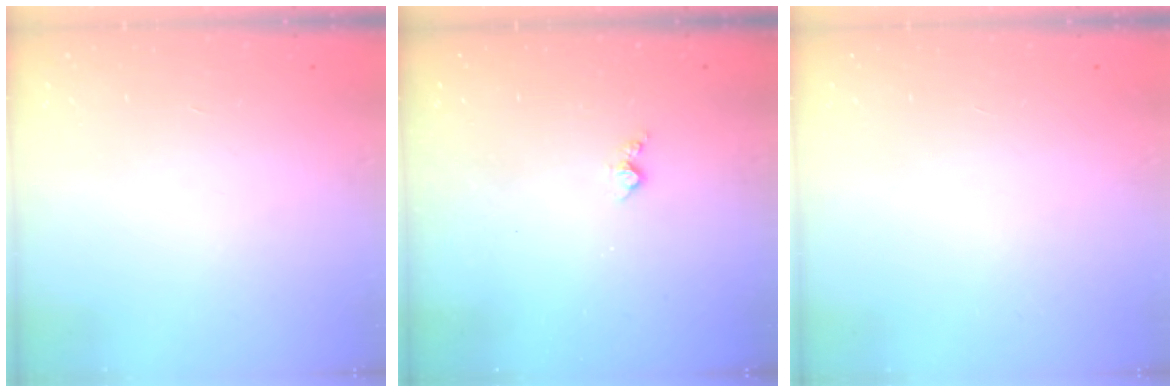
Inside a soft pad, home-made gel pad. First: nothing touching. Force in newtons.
{"total": 3.7, "press": 3.7, "slide": 0.4}
{"total": 0.0}